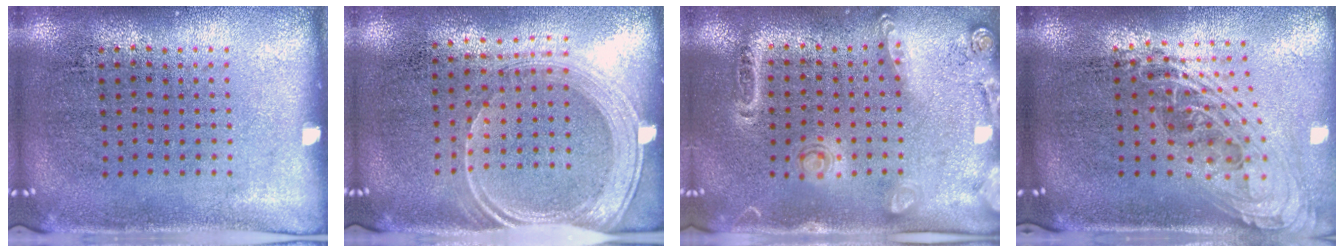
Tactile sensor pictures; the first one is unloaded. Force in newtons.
{"total": 1.9, "press": 1.6, "slide": 1.1}
{"total": 1.6, "press": 1.4, "slide": 0.8}
{"total": 2.2, "press": 1.6, "slide": 1.4}